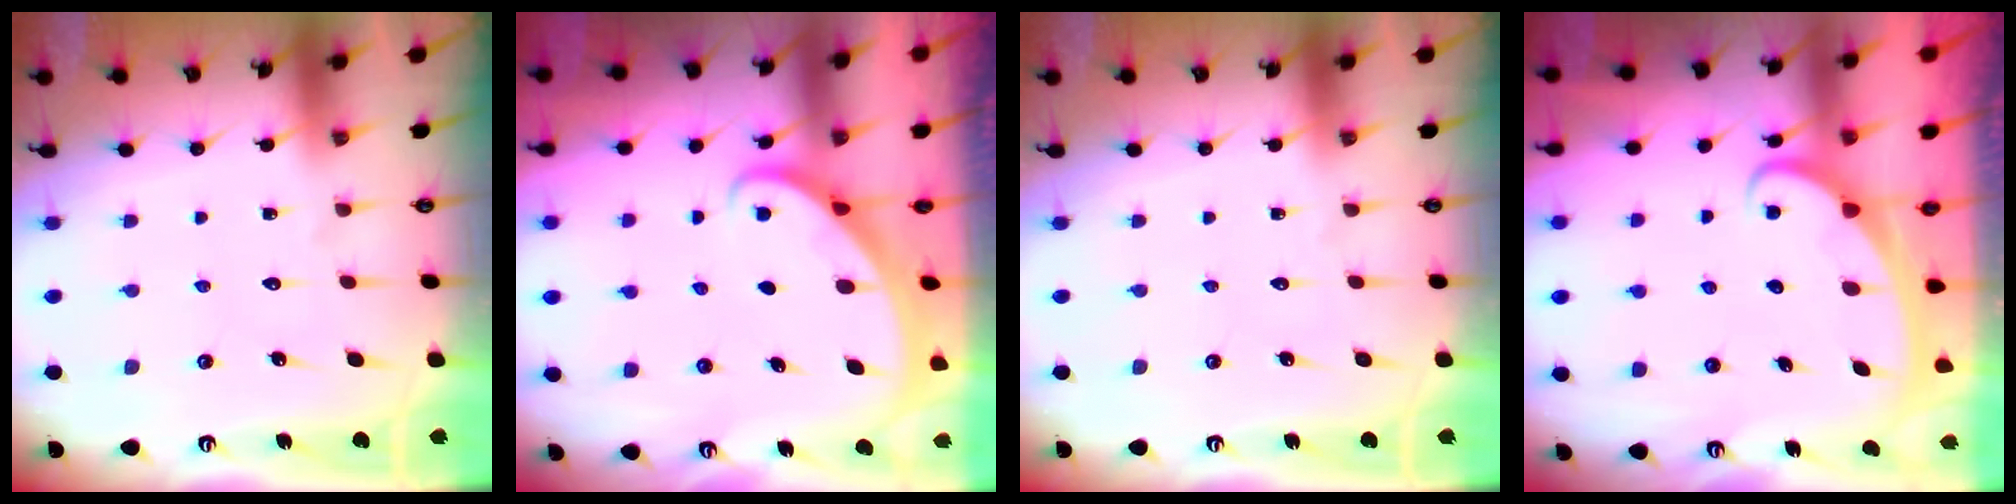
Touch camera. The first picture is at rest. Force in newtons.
{"total": 2.0, "press": 2.0, "slide": 0.0}
{"total": 0.0}
{"total": 2.4, "press": 2.4, "slide": 0.3}